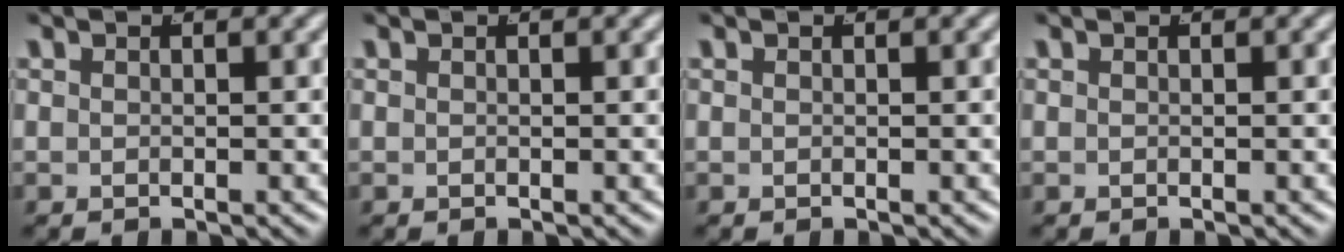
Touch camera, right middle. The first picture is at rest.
{"total": 0.0}
{"total": 0.0}
{"total": 0.0}